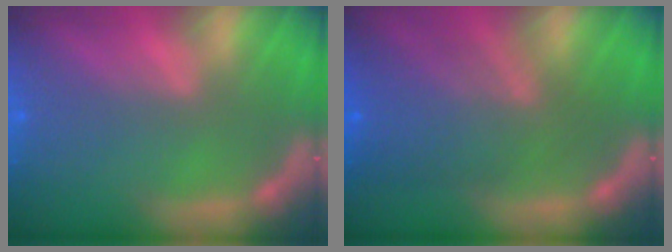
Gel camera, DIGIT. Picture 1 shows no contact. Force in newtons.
{"total": 7.1}